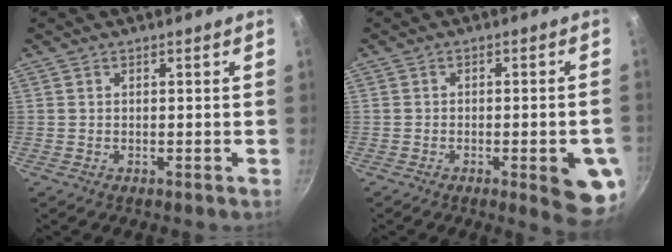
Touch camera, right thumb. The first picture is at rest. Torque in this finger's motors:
{"motor_torque": [1.29, 1.42, 0.92, -0.90, 0.23]}